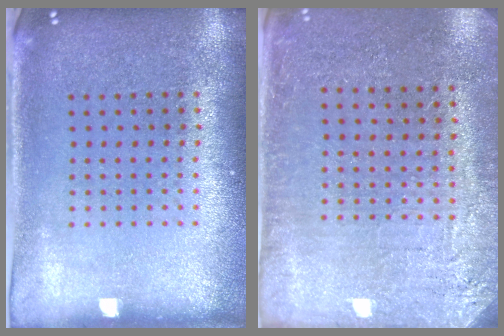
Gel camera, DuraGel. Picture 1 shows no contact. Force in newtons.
{"total": 2.8, "press": 2.7, "slide": 0.6}